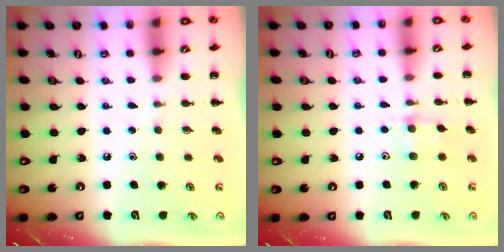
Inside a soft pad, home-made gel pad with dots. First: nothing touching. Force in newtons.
{"total": 4.8, "press": 4.8, "slide": 0.8}